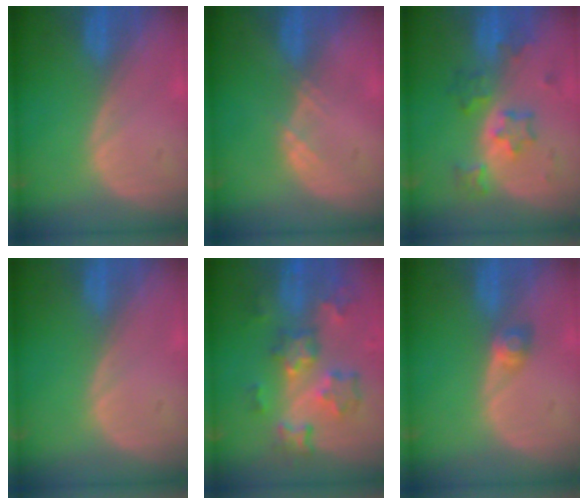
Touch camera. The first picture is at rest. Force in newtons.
{"total": 1.5, "press": 1.3, "slide": 0.8}
{"total": 5.9, "press": 5.8, "slide": 1.0}
{"total": 0.0}
{"total": 9.2, "press": 8.1, "slide": 4.4}
{"total": 2.5, "press": 2.3, "slide": 1.0}